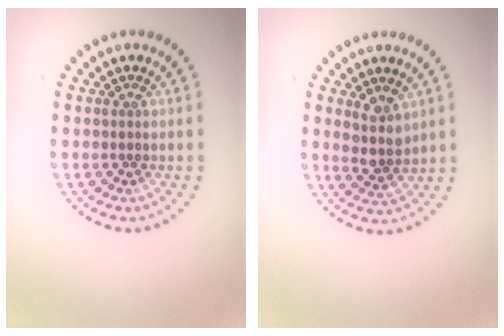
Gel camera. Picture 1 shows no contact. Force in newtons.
{"total": 2.8, "press": 2.4, "slide": 1.5}